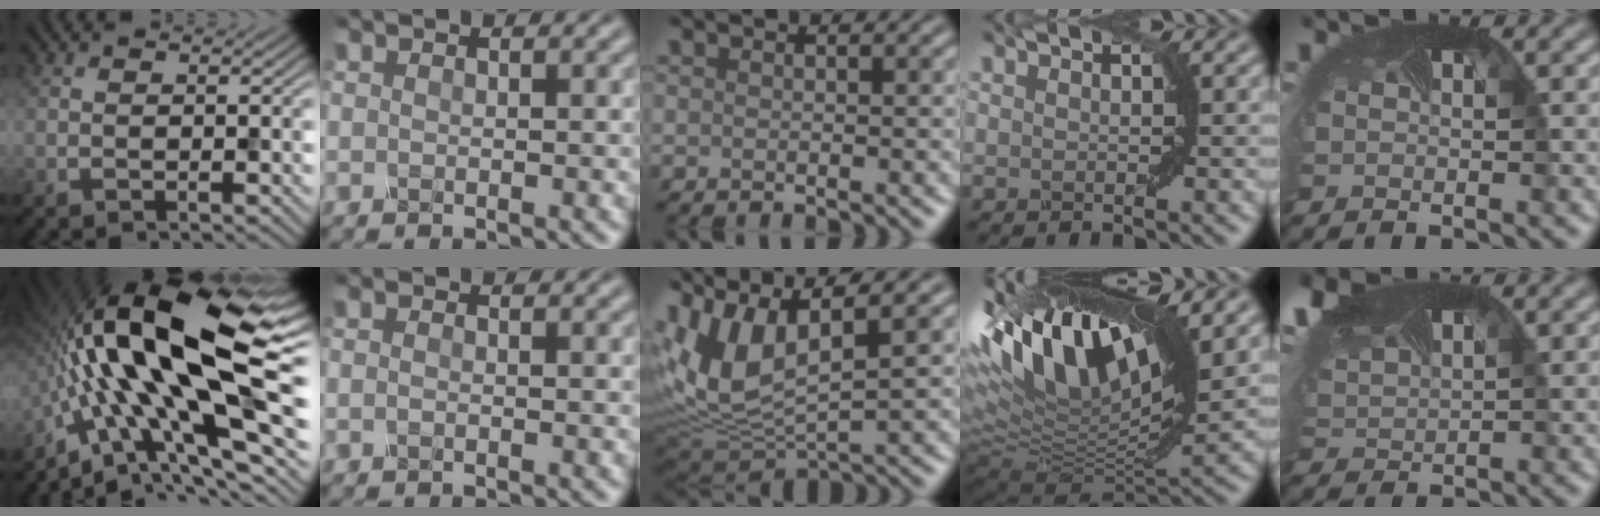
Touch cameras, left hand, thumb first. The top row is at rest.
{"thumb": {"total": 21.2, "force": [-0.2, 8.1, 19.6], "torque": [-0.374, 0.010, -0.023]}, "index": {"total": 0.8, "force": [-0.4, 0.4, 0.6], "torque": [-0.019, -0.003, -0.016]}, "middle": {"total": 10.3, "force": [2.9, 4.9, 8.6], "torque": [-0.208, -0.003, 0.061]}, "ring": {"total": 15.4, "force": [7.3, 5.7, 12.4], "torque": [-0.237, 0.027, 0.127]}, "little": {"total": 5.8, "force": [3.7, 3.0, 3.3], "torque": [-0.101, 0.014, 0.072]}}